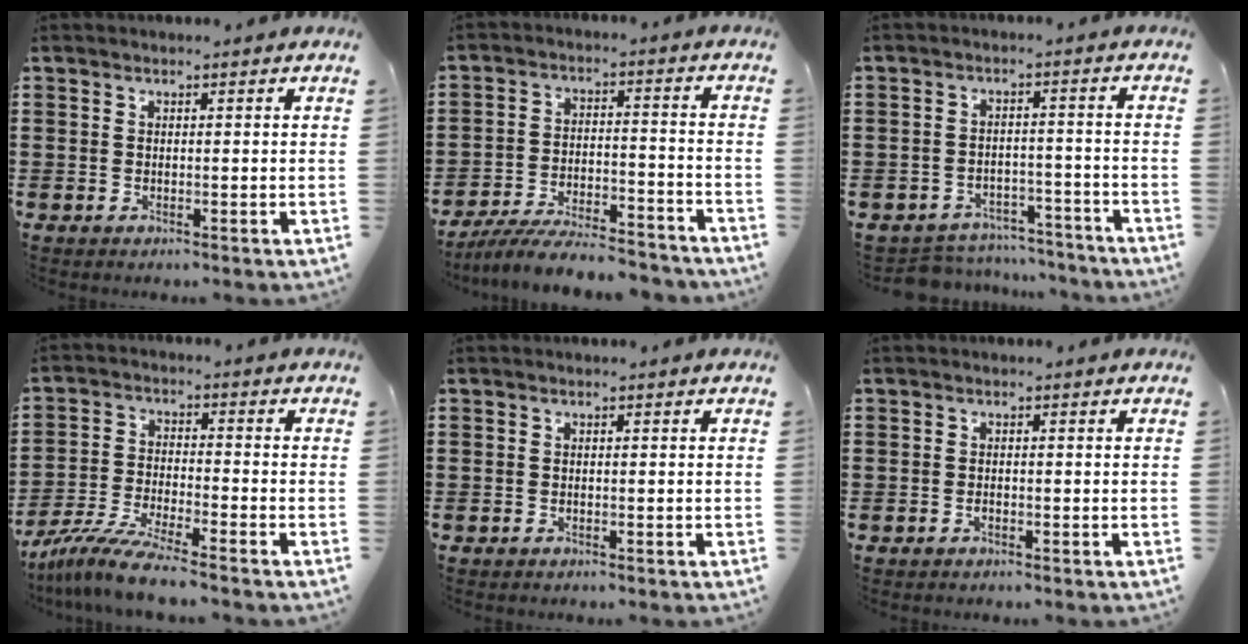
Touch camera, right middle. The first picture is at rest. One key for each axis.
{"total": 7.6, "fx": -7.1, "fy": 0.7, "fz": 2.6, "tx": -0.052, "ty": 0.006, "tz": -0.139}
{"total": 4.7, "fx": -4.6, "fy": 0.7, "fz": -0.1, "tx": -0.003, "ty": 0.010, "tz": -0.097}
{"total": 7.8, "fx": -6.9, "fy": 0.0, "fz": 3.7, "tx": -0.086, "ty": -0.010, "tz": -0.136}
{"total": 0.0}
{"total": 0.6, "fx": -0.4, "fy": 0.3, "fz": 0.4, "tx": -0.009, "ty": -0.003, "tz": -0.008}